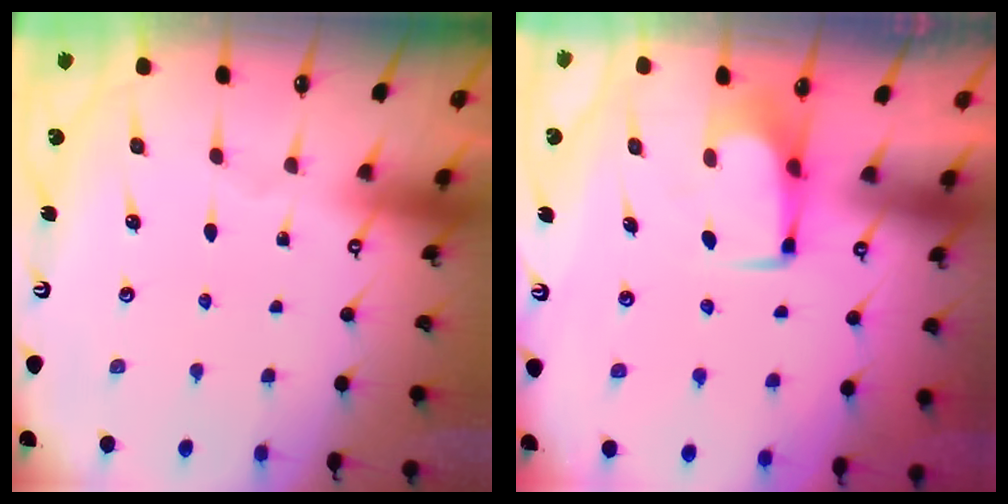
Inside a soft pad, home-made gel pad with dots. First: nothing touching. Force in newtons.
{"total": 1.9, "press": 1.8, "slide": 0.6}